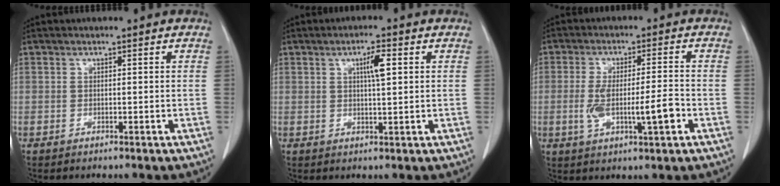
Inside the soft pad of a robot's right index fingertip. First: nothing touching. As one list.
[{"total": 3.7, "force": [1.2, 0.5, 3.5], "torque": [-0.059, 0.002, 0.020]}, {"total": 8.3, "force": [-2.0, 1.0, 7.9], "torque": [-0.147, 0.001, -0.031]}]